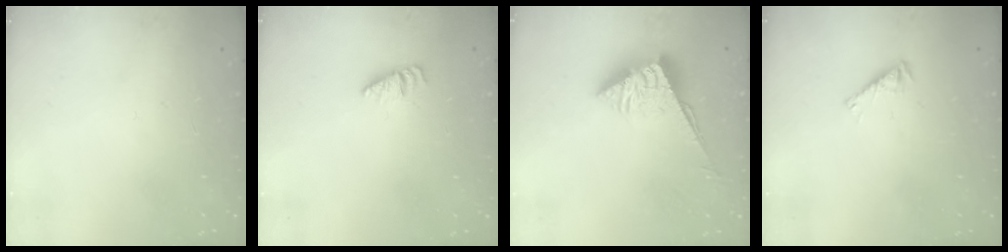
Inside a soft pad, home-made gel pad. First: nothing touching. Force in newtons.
{"total": 1.2, "press": 1.2, "slide": 0.2}
{"total": 6.7, "press": 6.6, "slide": 0.4}
{"total": 2.8, "press": 2.7, "slide": 0.5}